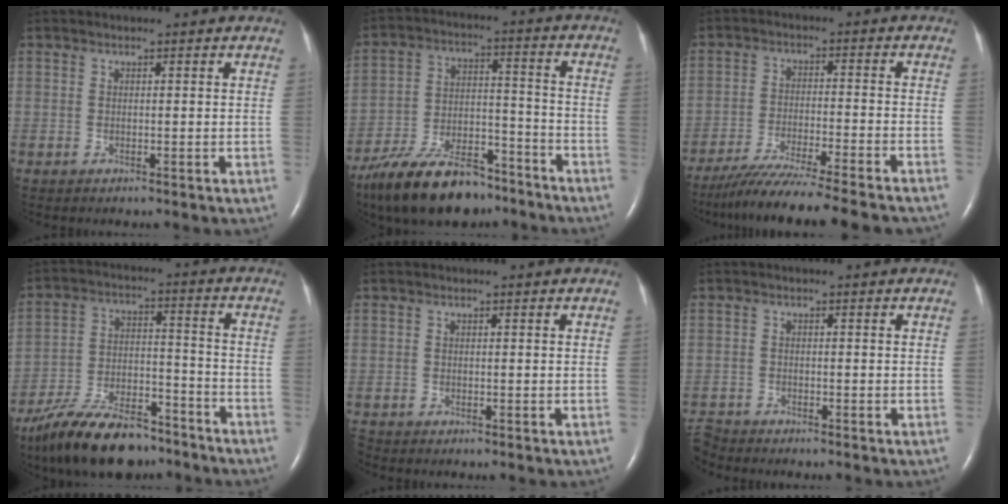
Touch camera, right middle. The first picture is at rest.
{"total": 16.2, "force": [-12.8, 5.7, 8.3], "torque": [-0.160, 0.002, -0.221]}
{"total": 18.2, "force": [-16.0, -0.3, 8.6], "torque": [-0.126, -0.047, -0.242]}
{"total": 16.6, "force": [-13.4, 5.1, 8.4], "torque": [-0.166, -0.005, -0.232]}
{"total": 0.7, "force": [-0.7, 0.2, 0.0], "torque": [-0.005, -0.003, -0.013]}
{"total": 3.2, "force": [-3.1, 0.4, -0.2], "torque": [0.001, -0.015, -0.060]}